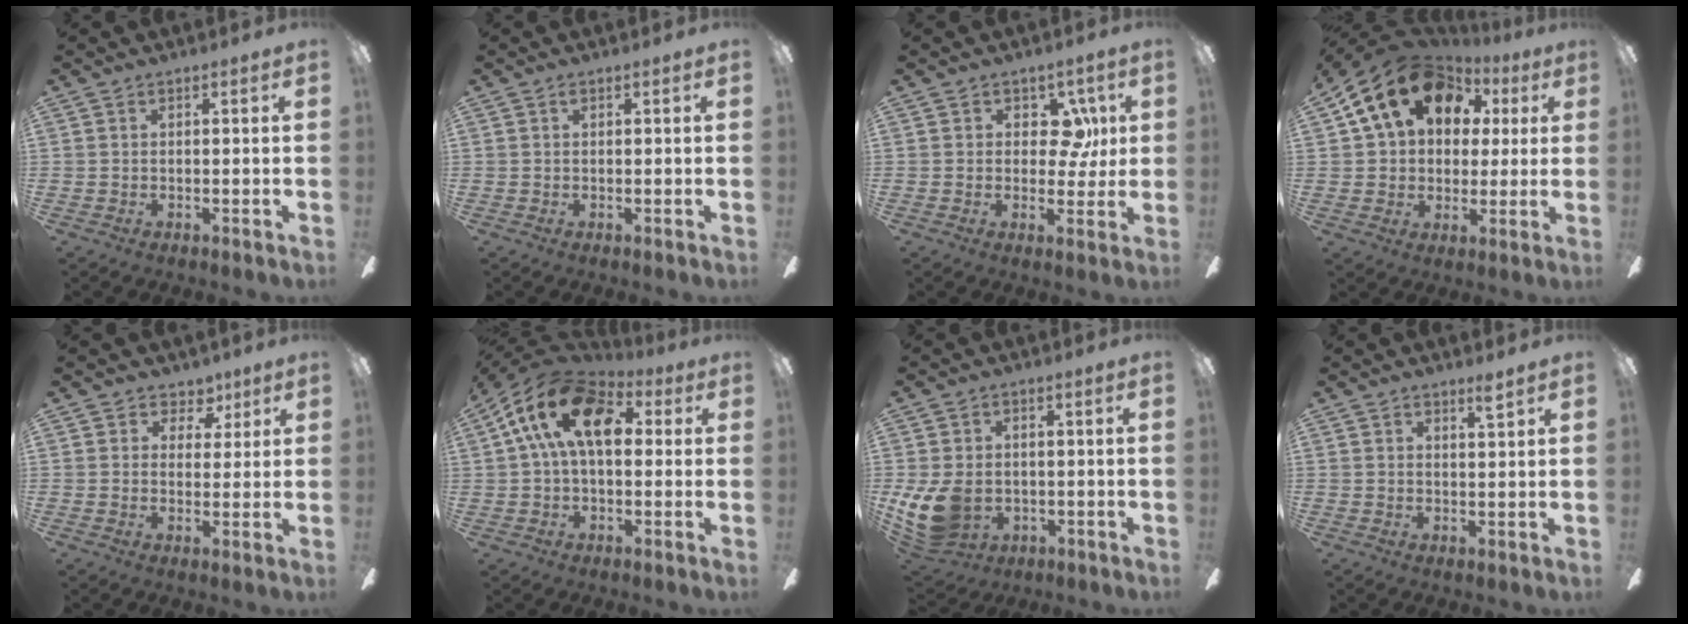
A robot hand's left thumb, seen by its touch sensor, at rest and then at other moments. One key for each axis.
{"total": 0.6, "fx": 0.2, "fy": 0.3, "fz": 0.4, "tx": -0.010, "ty": 0.004, "tz": 0.003}
{"total": 5.3, "fx": 1.3, "fy": 3.9, "fz": 3.3, "tx": -0.039, "ty": 0.001, "tz": 0.016}
{"total": 17.8, "fx": 8.3, "fy": 13.1, "fz": 8.7, "tx": -0.162, "ty": -0.027, "tz": 0.155}
{"total": 4.7, "fx": 2.7, "fy": 3.8, "fz": 0.8, "tx": -0.007, "ty": -0.012, "tz": 0.047}
{"total": 16.9, "fx": 4.8, "fy": 9.4, "fz": 13.2, "tx": -0.255, "ty": 0.006, "tz": 0.080}
{"total": 11.9, "fx": -2.2, "fy": 9.0, "fz": 7.4, "tx": -0.172, "ty": 0.008, "tz": -0.038}
{"total": 2.3, "fx": 2.1, "fy": 0.1, "fz": 1.0, "tx": -0.007, "ty": -0.012, "tz": 0.033}